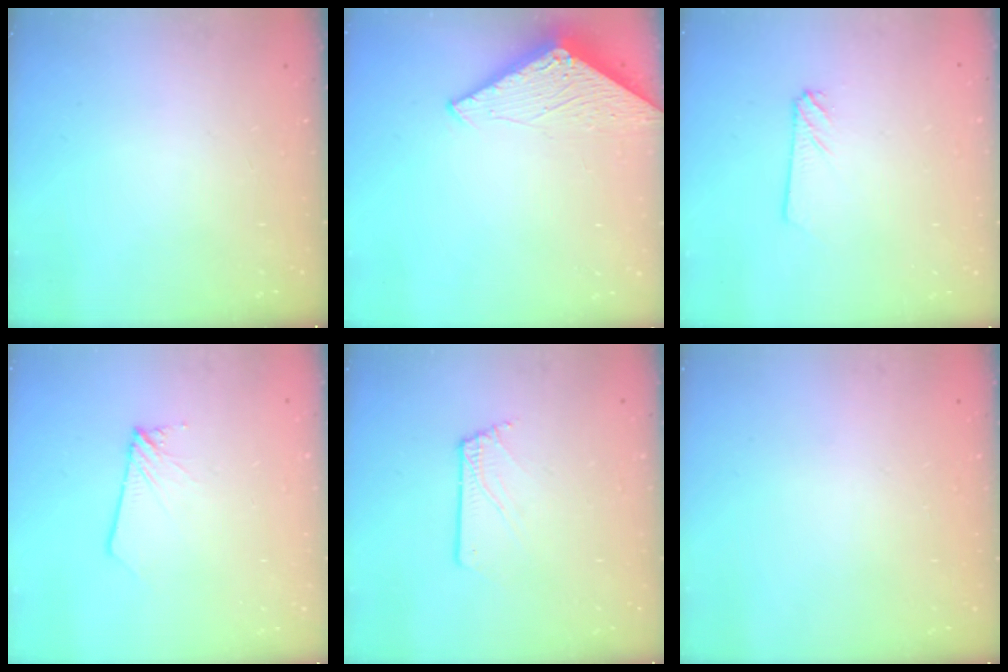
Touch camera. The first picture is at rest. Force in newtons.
{"total": 2.8, "press": 2.8, "slide": 0.2}
{"total": 2.9, "press": 2.9, "slide": 0.3}
{"total": 2.0, "press": 2.0, "slide": 0.1}
{"total": 1.4, "press": 1.4, "slide": 0.1}
{"total": 0.0}